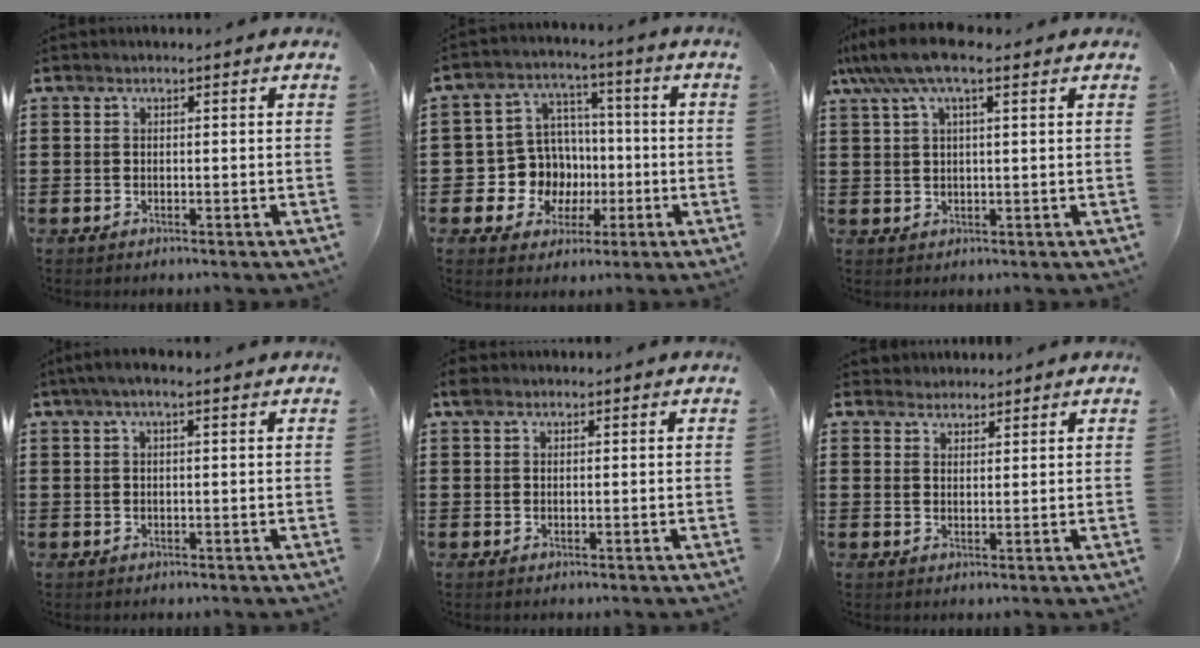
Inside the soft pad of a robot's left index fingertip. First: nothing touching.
{"total": 9.2, "force": [-0.7, 8.9, 2.3], "torque": [-0.083, 0.005, -0.003]}
{"total": 7.2, "force": [4.5, 1.9, 5.3], "torque": [-0.113, 0.004, 0.081]}
{"total": 1.8, "force": [0.6, 0.1, 1.7], "torque": [-0.032, 0.001, 0.011]}
{"total": 1.2, "force": [0.7, 0.9, 0.5], "torque": [-0.013, 0.006, 0.013]}
{"total": 2.1, "force": [2.0, 0.7, -0.3], "torque": [-0.001, 0.003, 0.041]}